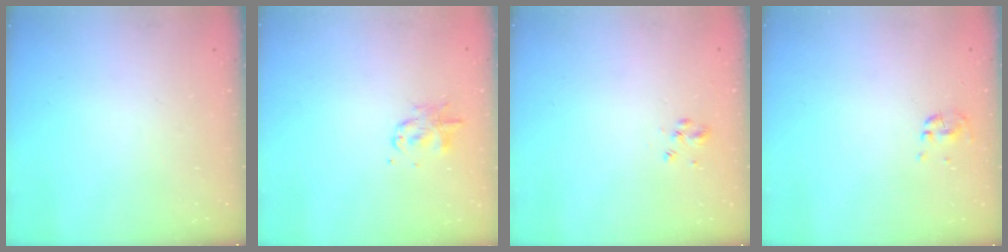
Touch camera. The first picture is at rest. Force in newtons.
{"total": 2.4, "press": 2.4, "slide": 0.3}
{"total": 2.9, "press": 2.8, "slide": 1.0}
{"total": 1.1, "press": 1.0, "slide": 0.5}